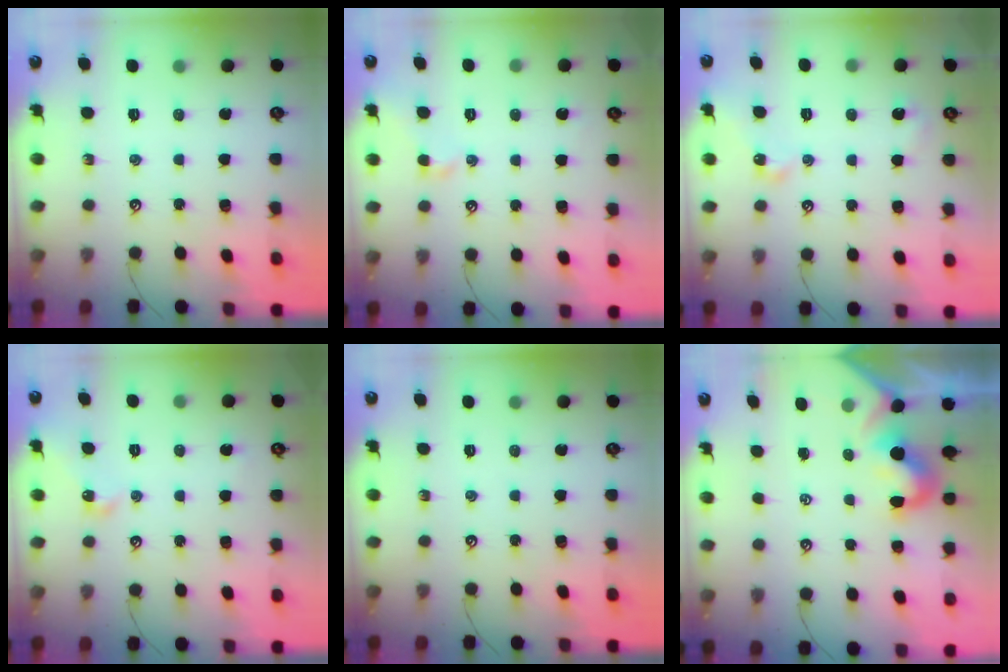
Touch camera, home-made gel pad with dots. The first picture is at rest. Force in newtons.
{"total": 1.9, "press": 1.8, "slide": 0.5}
{"total": 3.7, "press": 3.6, "slide": 0.6}
{"total": 3.8, "press": 3.7, "slide": 0.7}
{"total": 0.0}
{"total": 1.8, "press": 1.6, "slide": 0.8}